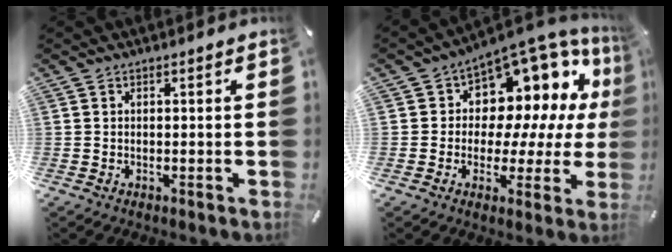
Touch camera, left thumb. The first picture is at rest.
{"total": 10.6, "force": [6.0, 7.4, 4.7], "torque": [-0.071, -0.077, 0.110]}